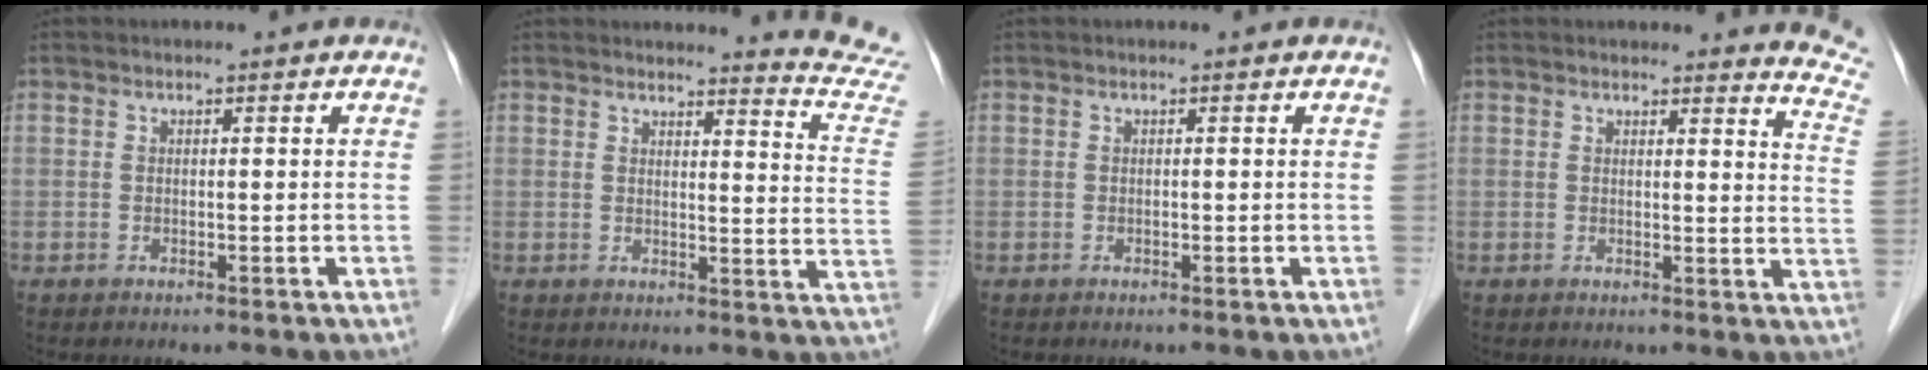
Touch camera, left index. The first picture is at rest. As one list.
[{"total": 10.7, "force": [10.6, -1.7, 0.1], "torque": [-0.001, -0.126, 0.097]}, {"total": 0.0}, {"total": 8.7, "force": [8.7, -0.2, 0.5], "torque": [0.011, -0.087, 0.061]}]